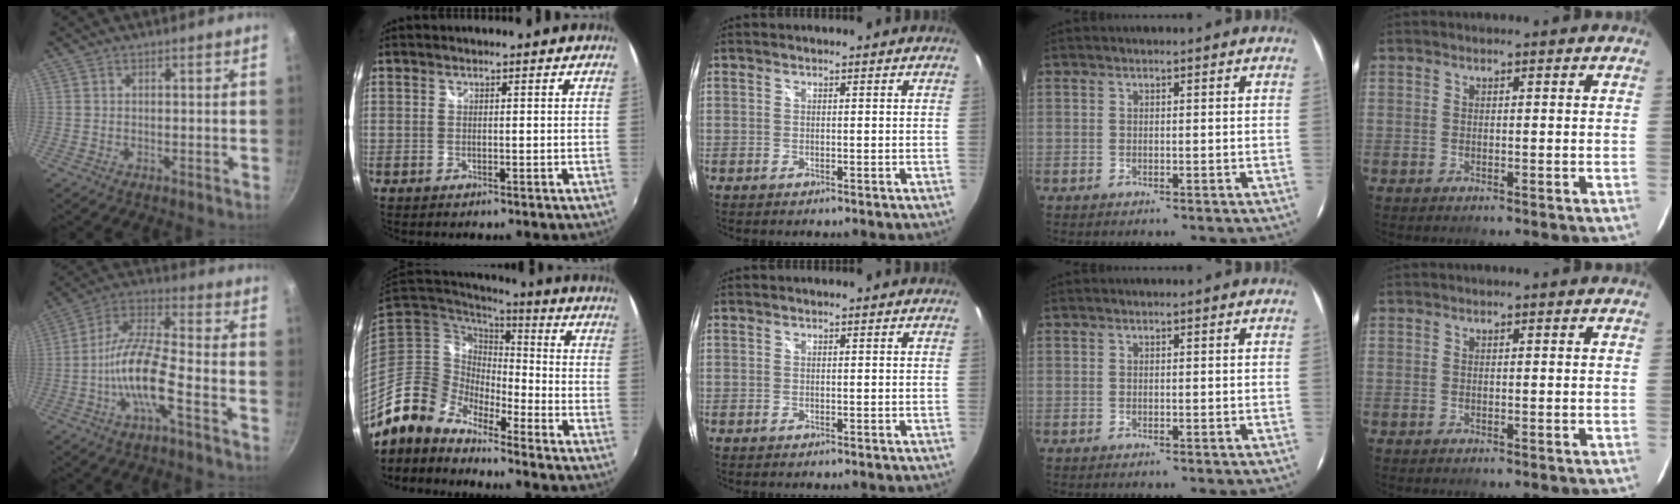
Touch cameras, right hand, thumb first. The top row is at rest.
{"thumb": {"total": 12.7, "force": [-5.1, 3.3, 11.1], "torque": [-0.214, 0.042, -0.107]}, "index": {"total": 9.2, "force": [-7.6, 4.3, 2.8], "torque": [-0.047, 0.013, -0.165]}}